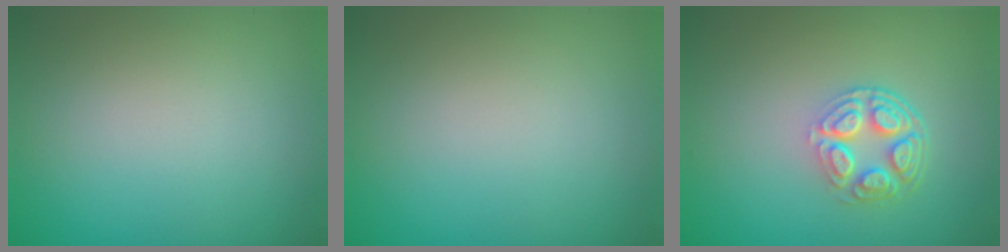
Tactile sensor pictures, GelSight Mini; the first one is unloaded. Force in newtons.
{"total": 0.0}
{"total": 4.3, "press": 3.1, "slide": 2.9}